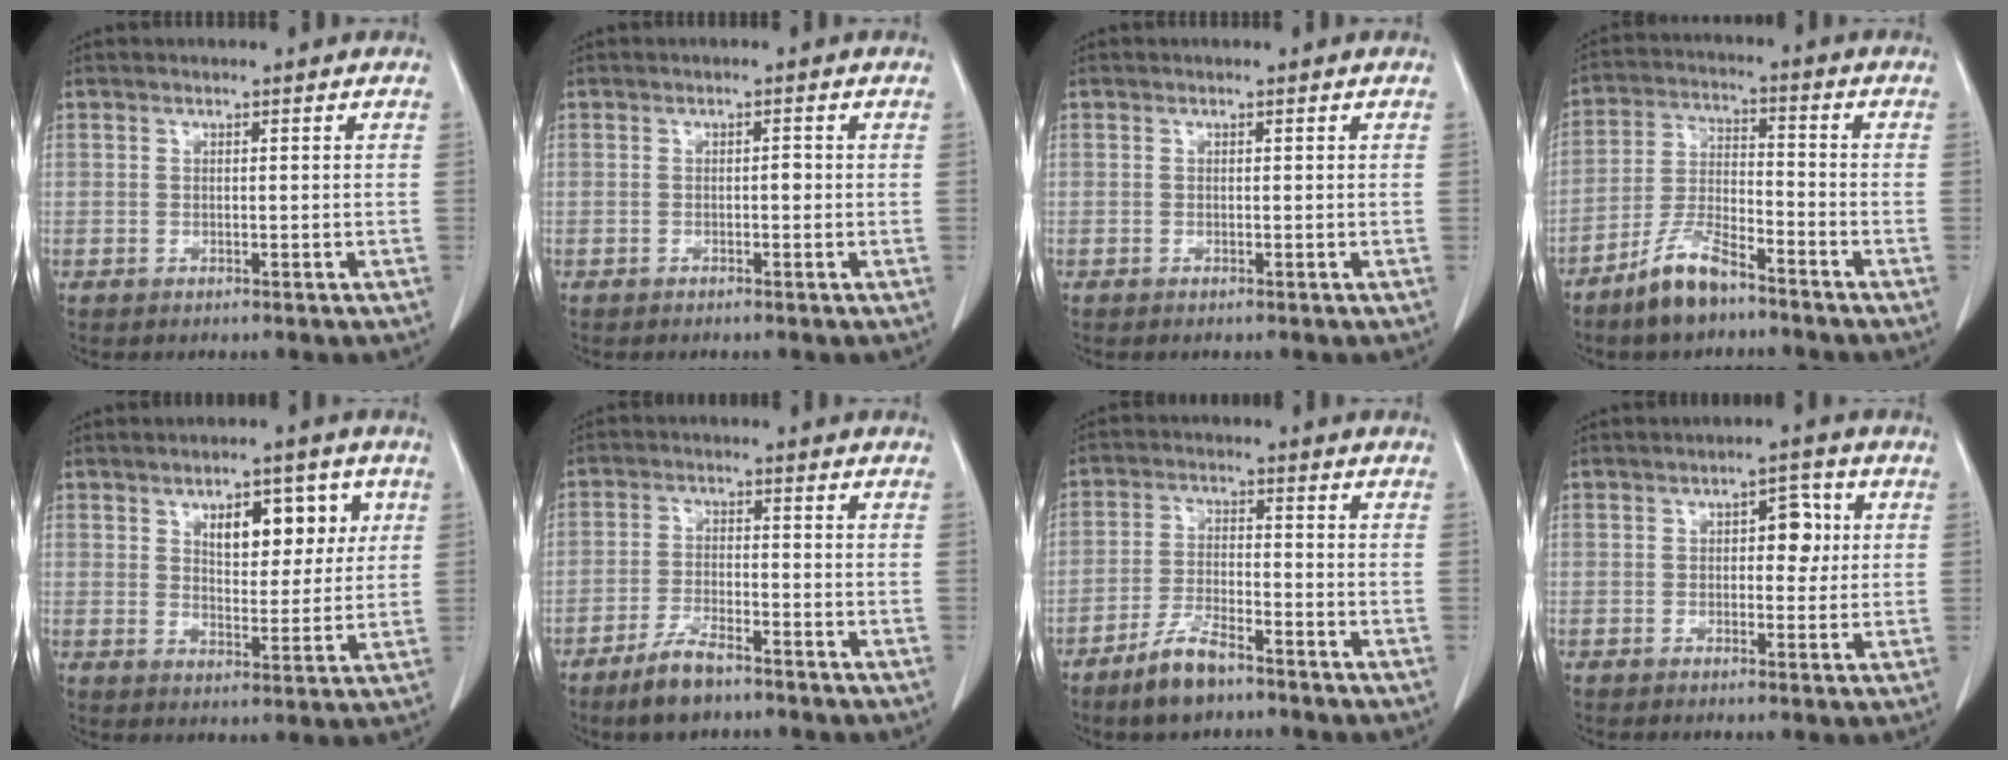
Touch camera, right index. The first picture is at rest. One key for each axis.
{"total": 0.9, "fx": -0.3, "fy": 0.3, "fz": 0.8, "tx": -0.009, "ty": 0.003, "tz": -0.007}
{"total": 0.0}
{"total": 8.5, "fx": -6.5, "fy": 2.3, "fz": 5.1, "tx": -0.112, "ty": -0.008, "tz": -0.127}
{"total": 8.9, "fx": 3.5, "fy": 4.3, "fz": 6.9, "tx": -0.090, "ty": 0.010, "tz": 0.055}
{"total": 6.0, "fx": -4.6, "fy": 1.5, "fz": 3.5, "tx": -0.074, "ty": -0.006, "tz": -0.082}
{"total": 6.7, "fx": -5.1, "fy": 1.8, "fz": 4.0, "tx": -0.087, "ty": -0.008, "tz": -0.095}
{"total": 4.5, "fx": 0.9, "fy": 2.4, "fz": 3.7, "tx": -0.047, "ty": 0.014, "tz": 0.012}